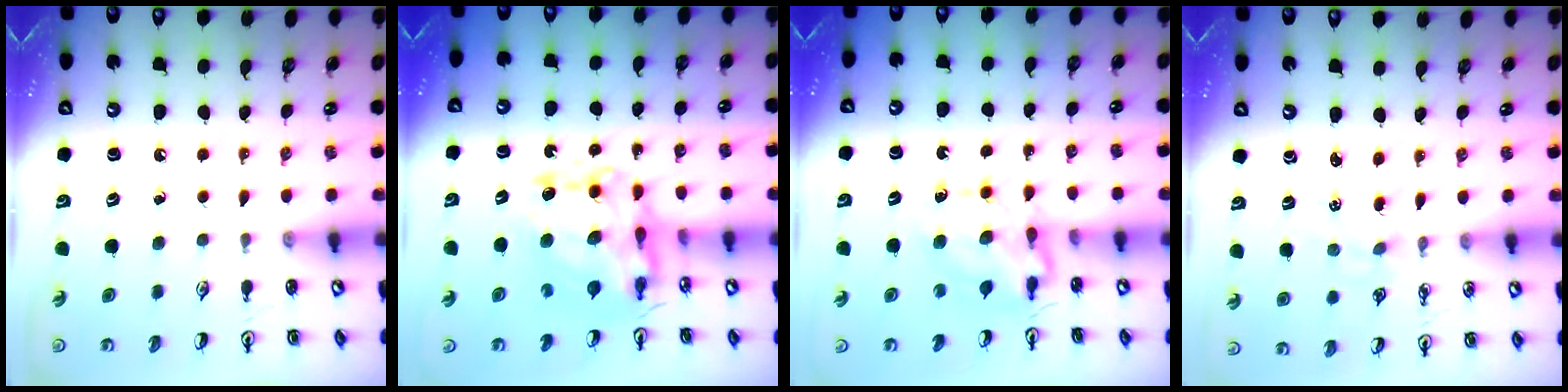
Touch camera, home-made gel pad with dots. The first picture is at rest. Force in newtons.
{"total": 10.9, "press": 10.9, "slide": 0.9}
{"total": 6.8, "press": 6.8, "slide": 0.6}
{"total": 1.7, "press": 1.6, "slide": 0.2}